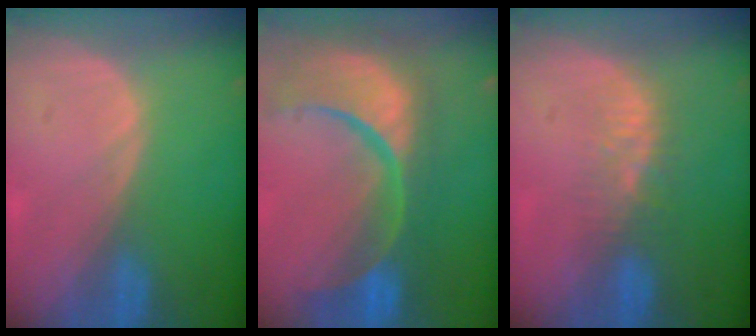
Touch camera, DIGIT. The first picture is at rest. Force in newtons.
{"total": 14.5, "press": 11.5, "slide": 8.9}
{"total": 4.6, "press": 4.0, "slide": 2.4}